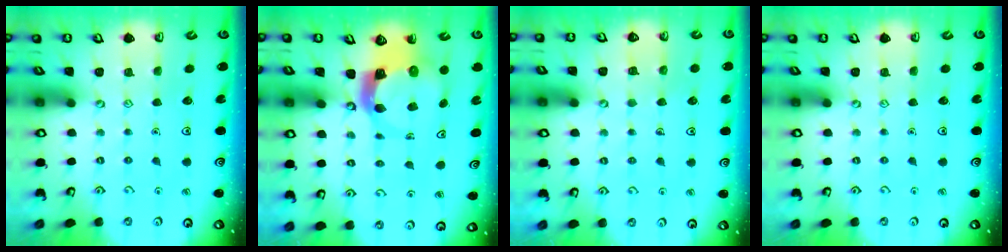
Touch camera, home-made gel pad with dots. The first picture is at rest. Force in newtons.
{"total": 5.4, "press": 5.4, "slide": 0.8}
{"total": 4.7, "press": 4.6, "slide": 0.4}
{"total": 0.0}